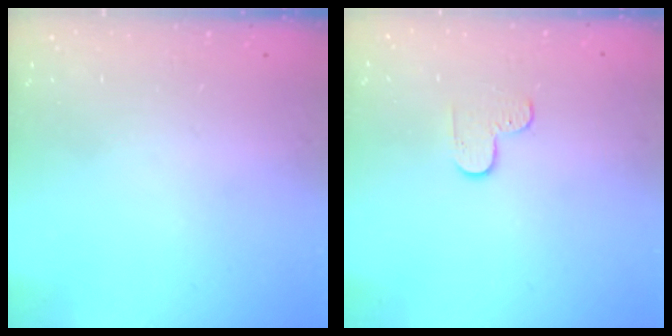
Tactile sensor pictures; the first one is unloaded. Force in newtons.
{"total": 4.0, "press": 4.0, "slide": 0.3}